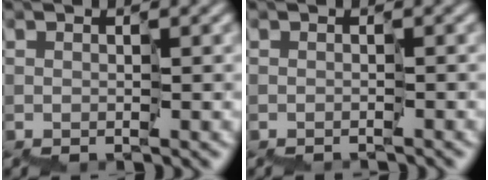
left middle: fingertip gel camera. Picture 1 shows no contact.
{"total": 1.4, "force": [-1.4, 0.0, -0.1], "torque": [0.009, 0.000, -0.022]}